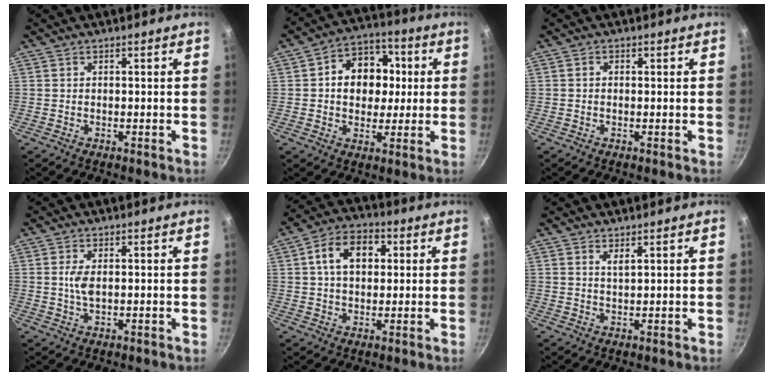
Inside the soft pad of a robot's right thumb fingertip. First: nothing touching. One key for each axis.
{"total": 12.6, "fx": 1.5, "fy": 10.0, "fz": 7.5, "tx": -0.066, "ty": 0.016, "tz": 0.011}
{"total": 0.7, "fx": 0.0, "fy": 0.6, "fz": 0.4, "tx": -0.007, "ty": 0.005, "tz": 0.000}
{"total": 3.0, "fx": 0.4, "fy": 1.4, "fz": 2.6, "tx": -0.054, "ty": 0.000, "tz": 0.008}
{"total": 10.2, "fx": 2.3, "fy": 7.1, "fz": 7.0, "tx": -0.088, "ty": 0.015, "tz": 0.026}
{"total": 1.5, "fx": 1.0, "fy": 0.3, "fz": 1.1, "tx": -0.020, "ty": -0.005, "tz": 0.018}